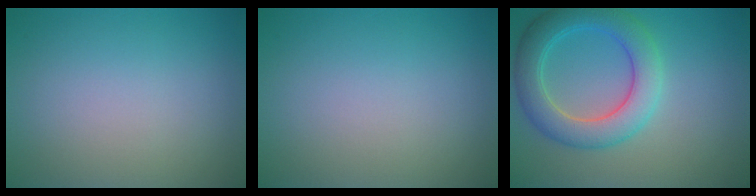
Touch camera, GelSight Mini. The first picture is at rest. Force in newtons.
{"total": 0.0}
{"total": 5.8, "press": 5.8, "slide": 0.2}